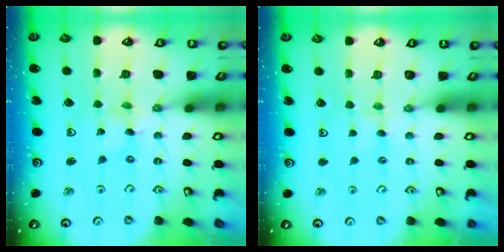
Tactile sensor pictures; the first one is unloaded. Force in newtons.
{"total": 2.4, "press": 2.3, "slide": 0.4}